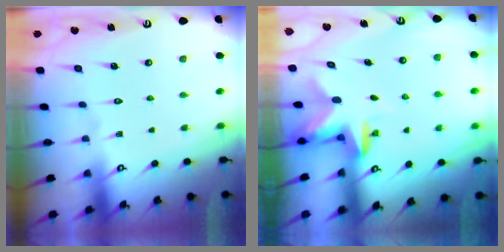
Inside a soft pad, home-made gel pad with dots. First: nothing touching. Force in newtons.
{"total": 2.7, "press": 2.7, "slide": 0.5}